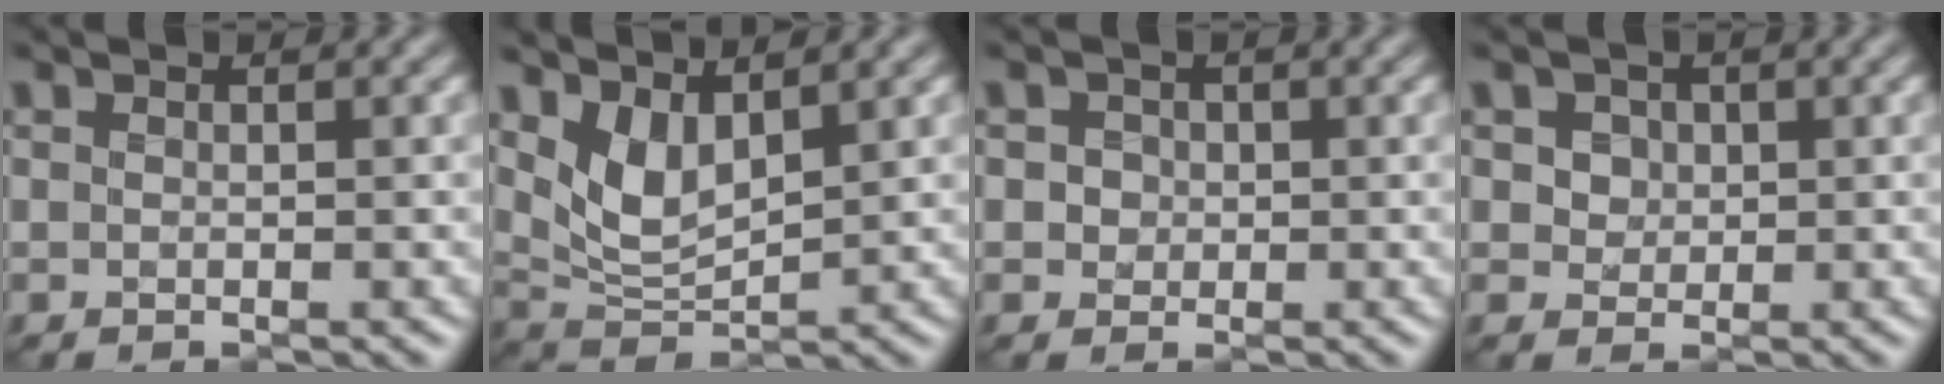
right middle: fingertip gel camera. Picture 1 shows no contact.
{"total": 4.4, "force": [1.8, 2.2, 3.3], "torque": [-0.075, -0.014, 0.037]}
{"total": 2.2, "force": [0.5, 1.9, 1.0], "torque": [-0.025, 0.007, 0.012]}
{"total": 3.6, "force": [1.4, 2.8, 1.7], "torque": [-0.044, 0.004, 0.021]}